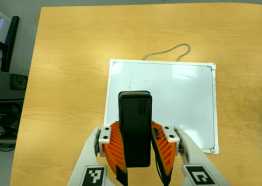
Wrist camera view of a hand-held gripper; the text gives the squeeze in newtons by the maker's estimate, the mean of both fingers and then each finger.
{"total": 9.0, "left": 7.7, "right": 10.3}